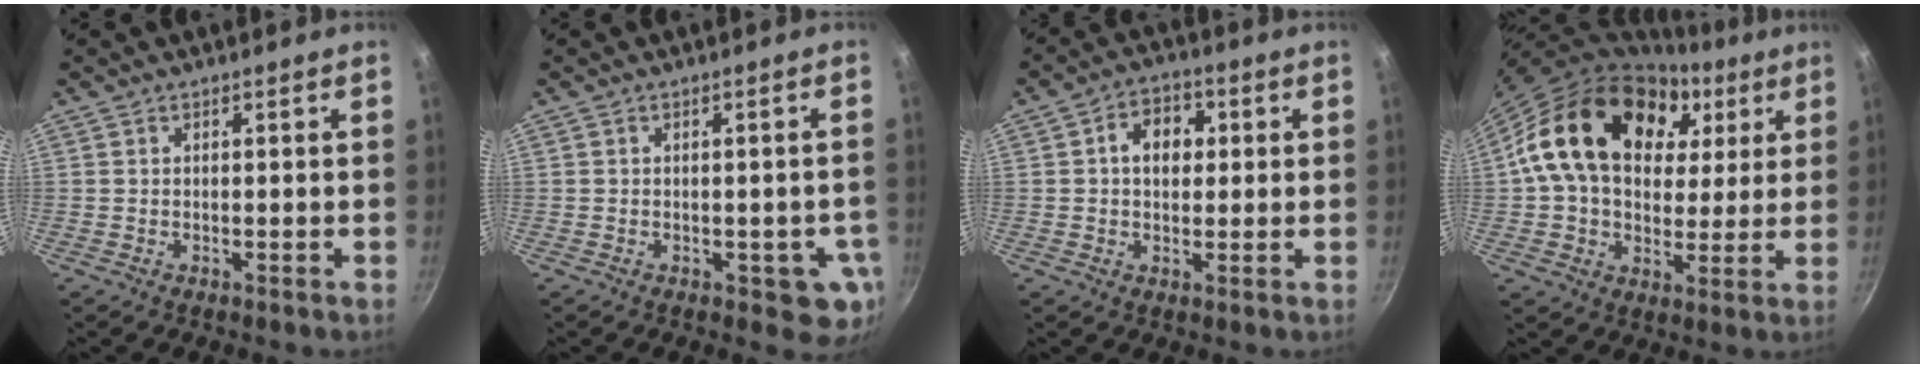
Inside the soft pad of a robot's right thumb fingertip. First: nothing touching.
{"total": 6.0, "force": [-1.5, 3.5, 4.7], "torque": [-0.024, 0.002, -0.017]}
{"total": 7.2, "force": [1.2, 5.4, 4.7], "torque": [-0.041, 0.009, 0.009]}
{"total": 24.3, "force": [7.9, 17.1, 15.4], "torque": [-0.247, 0.010, 0.126]}